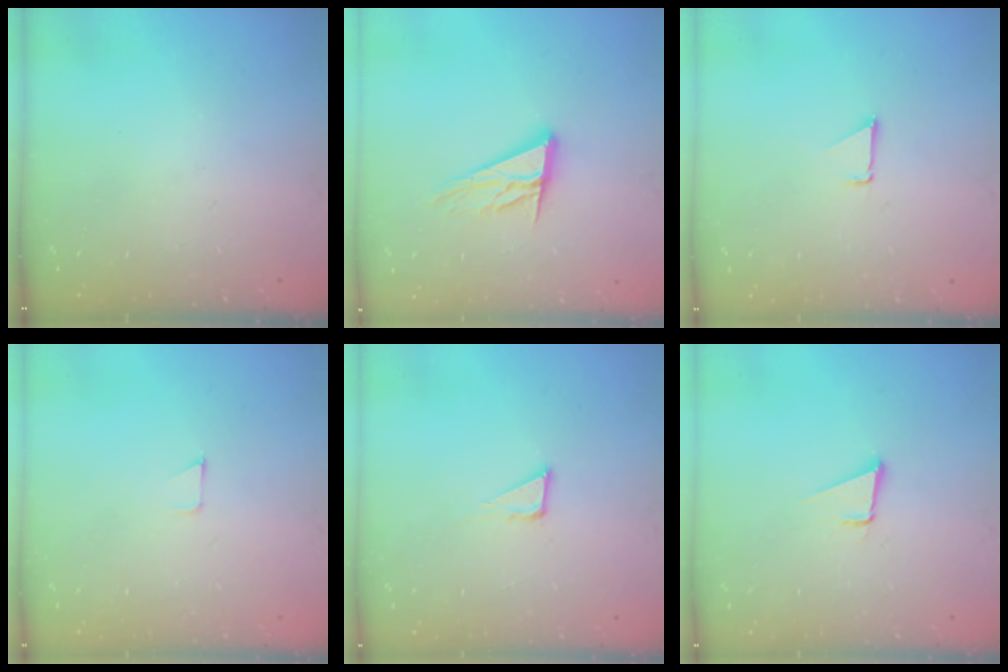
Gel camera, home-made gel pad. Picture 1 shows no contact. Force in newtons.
{"total": 12.4, "press": 12.2, "slide": 2.2}
{"total": 0.7, "press": 0.7, "slide": 0.1}
{"total": 2.6, "press": 2.6, "slide": 0.2}
{"total": 5.8, "press": 5.8, "slide": 0.2}
{"total": 3.4, "press": 2.6, "slide": 2.2}